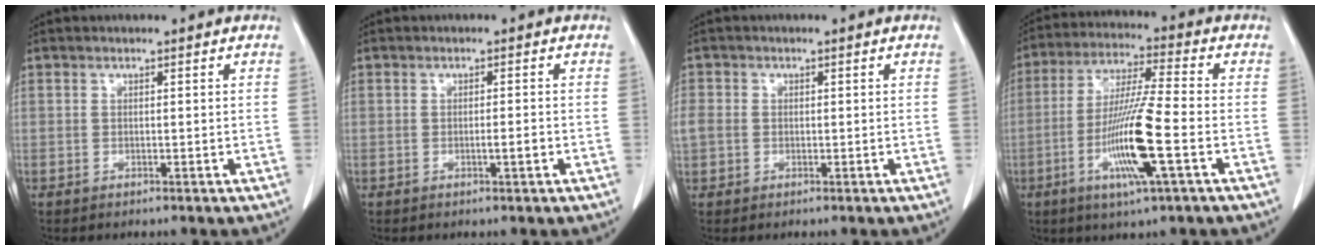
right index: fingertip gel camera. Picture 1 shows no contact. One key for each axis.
{"total": 1.5, "fx": -0.5, "fy": 0.1, "fz": 1.4, "tx": -0.026, "ty": -0.001, "tz": -0.009}
{"total": 3.2, "fx": -0.1, "fy": 2.8, "fz": 1.5, "tx": -0.047, "ty": 0.014, "tz": 0.002}
{"total": 12.9, "fx": -4.0, "fy": 0.0, "fz": 12.2, "tx": -0.243, "ty": -0.013, "tz": -0.079}